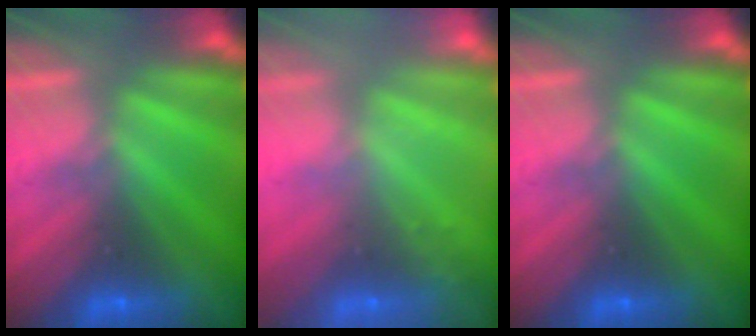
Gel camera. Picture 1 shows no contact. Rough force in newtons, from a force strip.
{"total": 2.3}
{"total": 0.0}